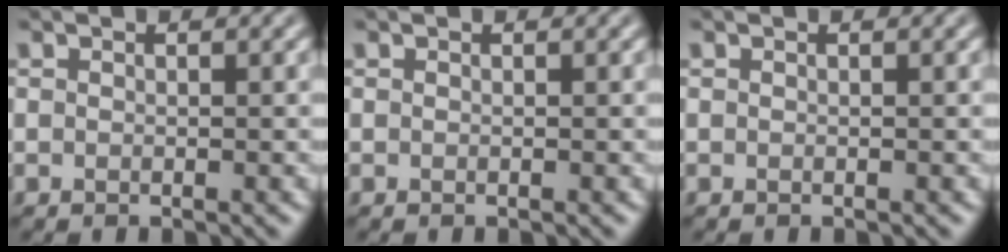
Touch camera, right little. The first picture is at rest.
{"total": 0.0}
{"total": 0.0}